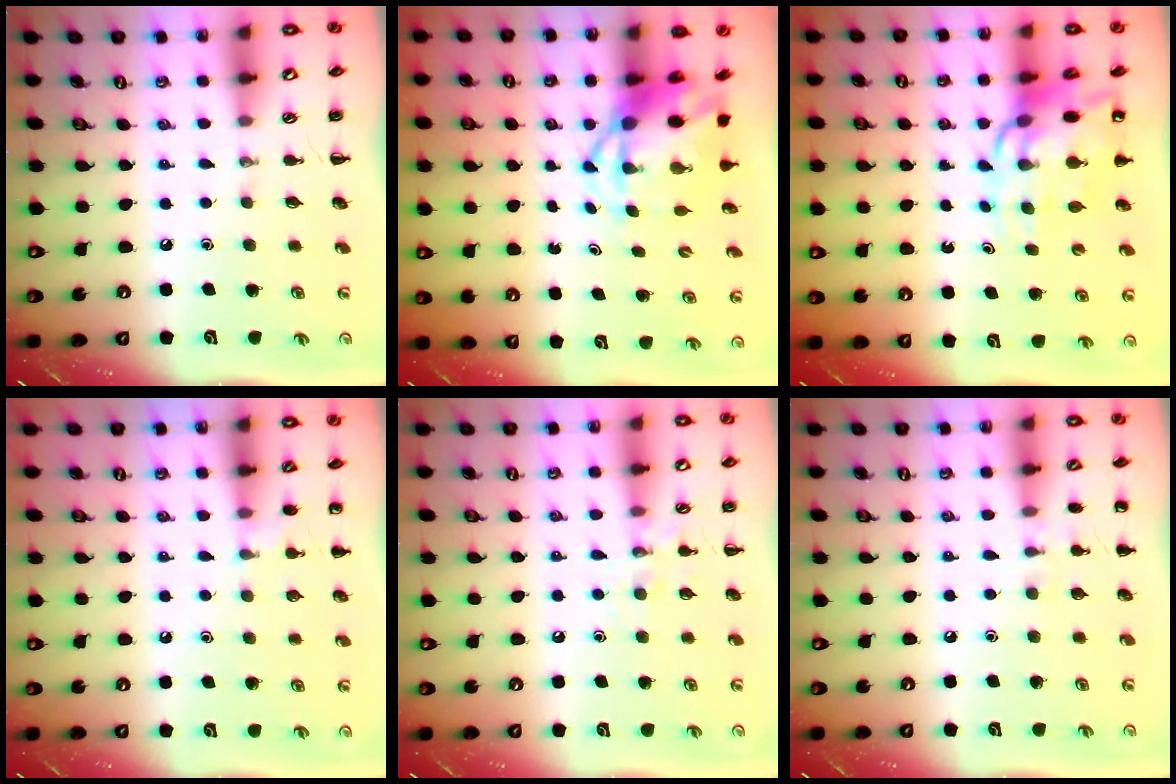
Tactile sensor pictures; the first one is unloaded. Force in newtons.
{"total": 7.2, "press": 6.9, "slide": 2.1}
{"total": 13.5, "press": 12.9, "slide": 3.9}
{"total": 5.5, "press": 5.3, "slide": 1.6}
{"total": 7.5, "press": 7.4, "slide": 1.1}
{"total": 5.8, "press": 5.5, "slide": 1.9}